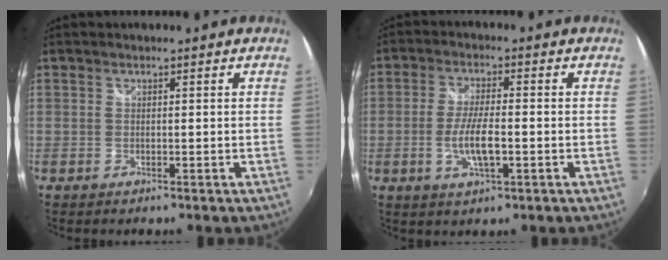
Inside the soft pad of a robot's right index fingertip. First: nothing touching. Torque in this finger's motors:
{"motor_torque": [0.19, -0.04, 0.17, 0.07]}